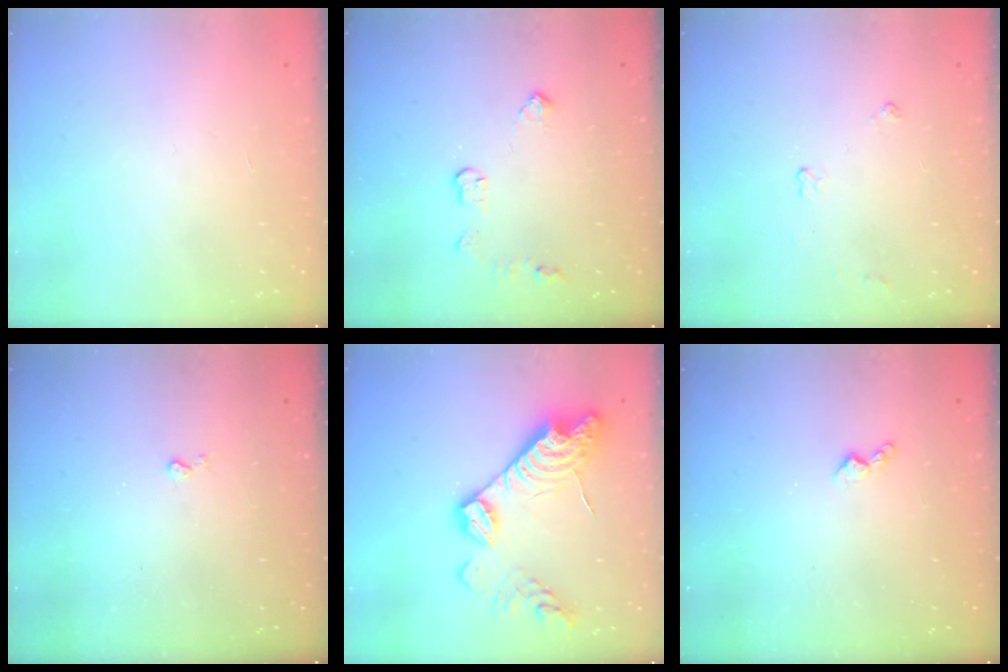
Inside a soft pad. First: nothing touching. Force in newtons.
{"total": 5.6, "press": 5.5, "slide": 0.7}
{"total": 3.9, "press": 3.9, "slide": 0.6}
{"total": 3.0, "press": 3.0, "slide": 0.5}
{"total": 18.6, "press": 18.5, "slide": 1.5}
{"total": 3.8, "press": 3.8, "slide": 0.6}